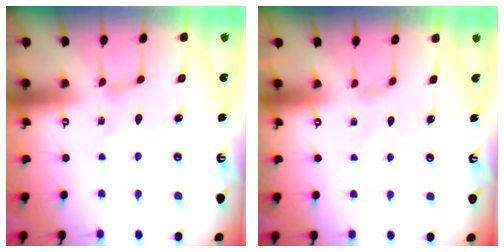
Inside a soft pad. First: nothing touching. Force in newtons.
{"total": 1.4, "press": 1.3, "slide": 0.5}